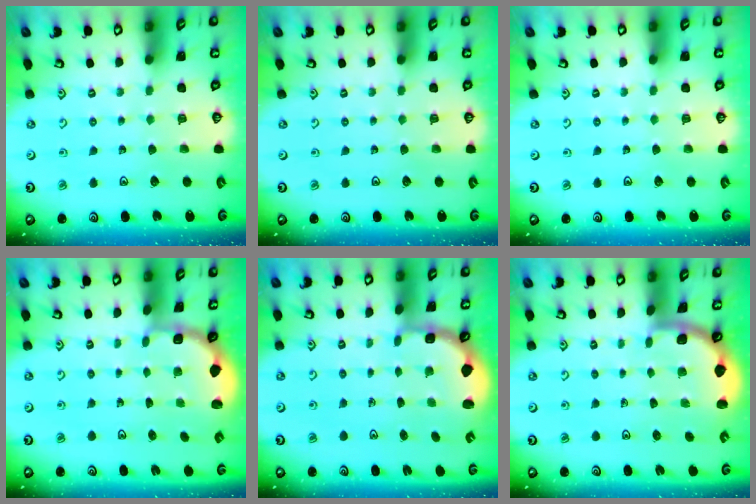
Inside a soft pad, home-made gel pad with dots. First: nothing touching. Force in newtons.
{"total": 0.0}
{"total": 0.0}
{"total": 1.9, "press": 1.8, "slide": 0.7}
{"total": 2.5, "press": 2.2, "slide": 1.2}
{"total": 1.5, "press": 1.5, "slide": 0.0}